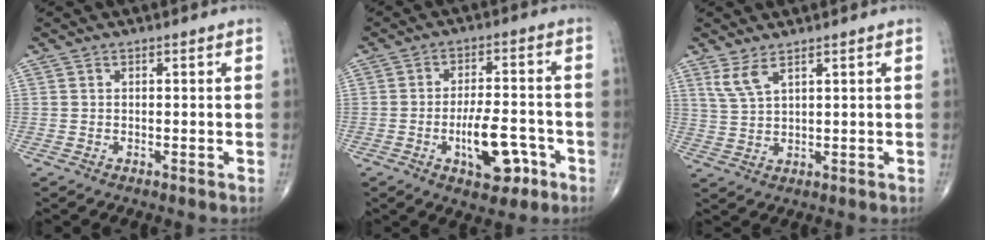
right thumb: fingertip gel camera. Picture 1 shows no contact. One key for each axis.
{"total": 10.1, "fx": -3.9, "fy": 4.6, "fz": 8.2, "tx": -0.116, "ty": 0.020, "tz": -0.055}
{"total": 4.0, "fx": 2.6, "fy": 1.1, "fz": 2.8, "tx": -0.067, "ty": -0.012, "tz": 0.064}